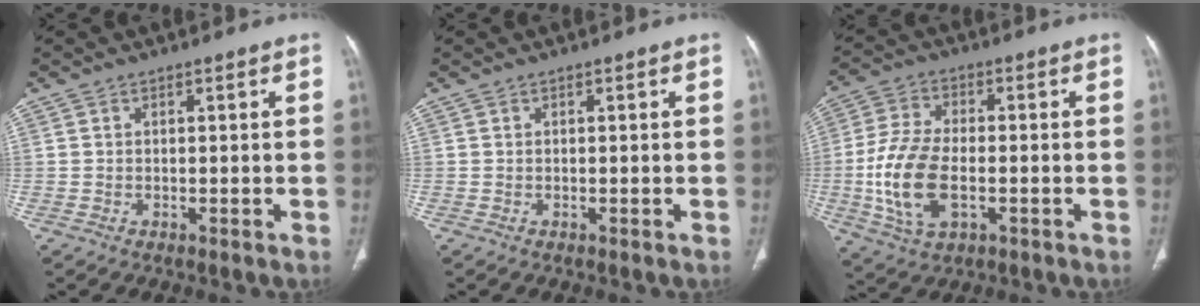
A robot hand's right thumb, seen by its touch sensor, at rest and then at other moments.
{"total": 0.0}
{"total": 13.5, "force": [-2.6, 7.3, 11.0], "torque": [-0.230, 0.006, -0.044]}